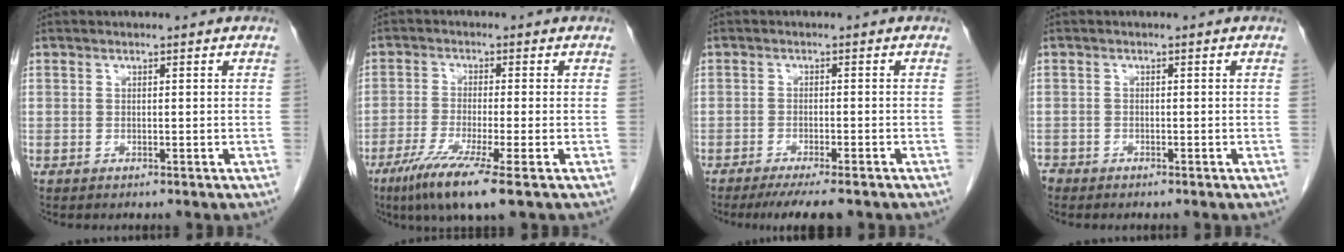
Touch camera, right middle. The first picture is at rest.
{"total": 8.6, "force": [-5.1, -0.3, 7.0], "torque": [-0.128, -0.027, -0.089]}
{"total": 7.1, "force": [-5.6, 1.0, 4.2], "torque": [-0.054, -0.012, -0.084]}
{"total": 1.8, "force": [-1.5, 1.0, 0.1], "torque": [-0.010, -0.001, -0.029]}